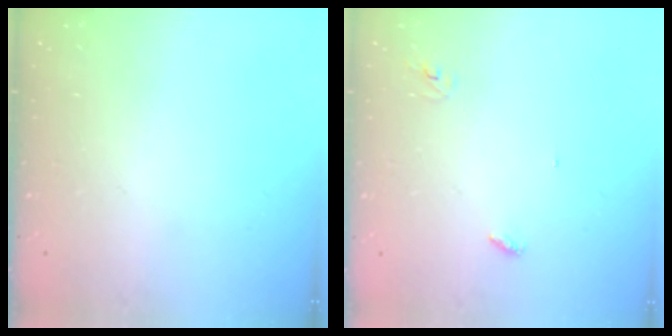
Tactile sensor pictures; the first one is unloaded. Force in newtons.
{"total": 2.8, "press": 2.8, "slide": 0.3}